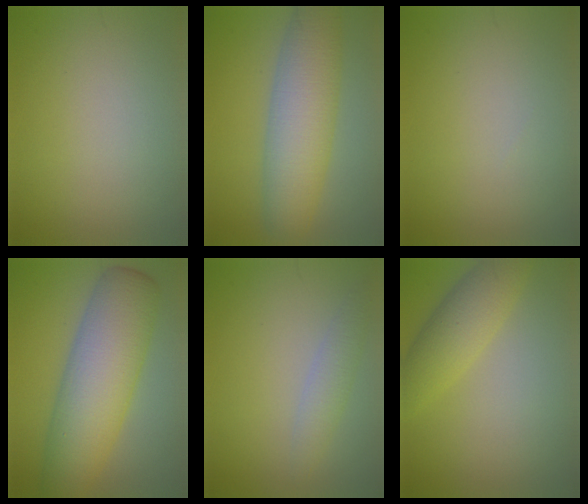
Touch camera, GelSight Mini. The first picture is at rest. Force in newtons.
{"total": 7.5, "press": 7.5, "slide": 0.5}
{"total": 0.0}
{"total": 9.8, "press": 9.8, "slide": 0.3}
{"total": 2.0, "press": 2.0, "slide": 0.1}
{"total": 4.0, "press": 4.0, "slide": 0.1}